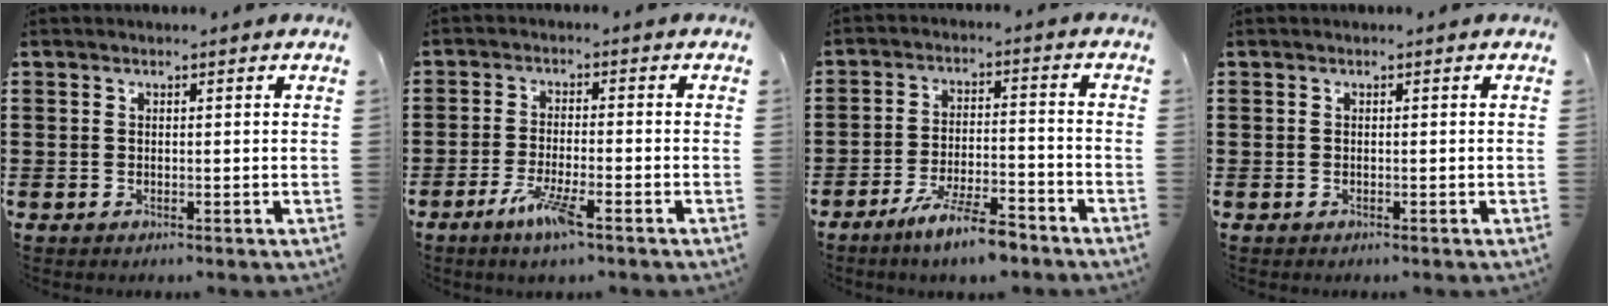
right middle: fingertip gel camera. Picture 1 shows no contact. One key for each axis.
{"total": 5.4, "fx": -3.1, "fy": 0.7, "fz": 4.4, "tx": -0.088, "ty": -0.009, "tz": -0.055}
{"total": 7.5, "fx": -6.0, "fy": 0.7, "fz": 4.5, "tx": -0.089, "ty": -0.004, "tz": -0.110}
{"total": 0.0}